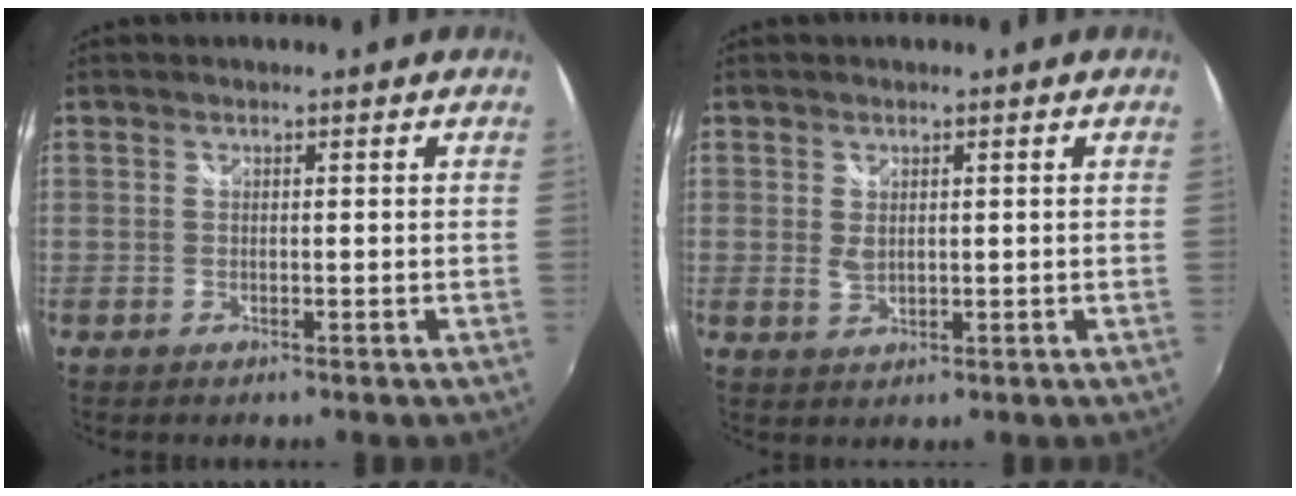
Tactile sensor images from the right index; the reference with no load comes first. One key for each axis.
{"total": 2.3, "fx": 0.2, "fy": 1.5, "fz": 1.7, "tx": -0.030, "ty": -0.003, "tz": 0.007}